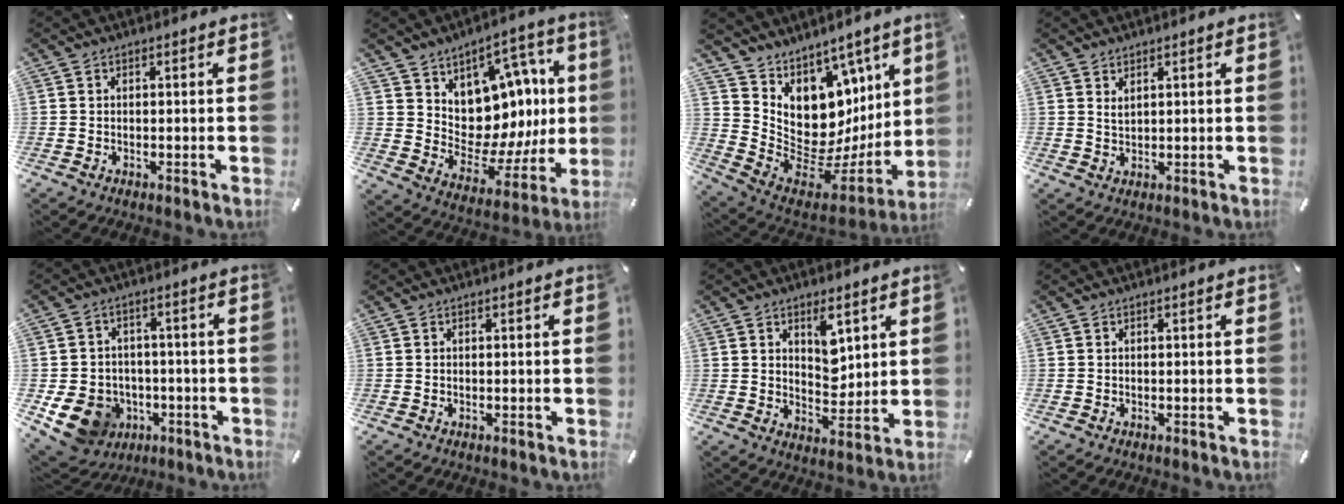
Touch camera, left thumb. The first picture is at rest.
{"total": 11.3, "force": [4.0, 9.2, 5.3], "torque": [-0.059, -0.080, 0.077]}
{"total": 11.5, "force": [3.5, 10.0, 4.5], "torque": [-0.047, -0.099, 0.086]}
{"total": 1.8, "force": [1.4, 0.7, 0.9], "torque": [-0.019, -0.001, 0.026]}
{"total": 11.3, "force": [-3.7, 9.7, 4.5], "torque": [-0.105, 0.018, -0.061]}
{"total": 0.0}
{"total": 7.1, "force": [3.6, 4.7, 4.0], "torque": [-0.037, -0.019, 0.057]}
{"total": 0.0}